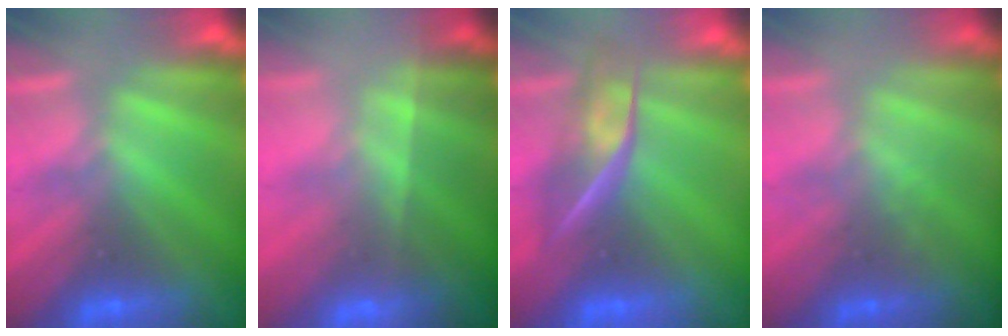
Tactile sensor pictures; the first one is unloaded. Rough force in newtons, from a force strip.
{"total": 7.4}
{"total": 2.4}
{"total": 1.4}